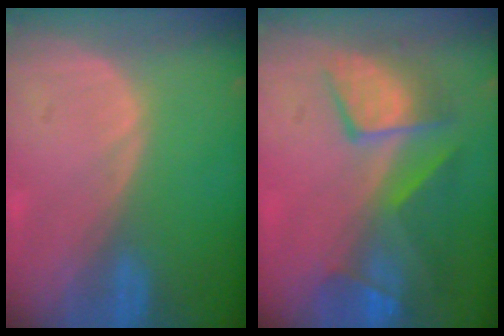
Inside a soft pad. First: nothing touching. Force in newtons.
{"total": 9.5, "press": 8.4, "slide": 4.5}